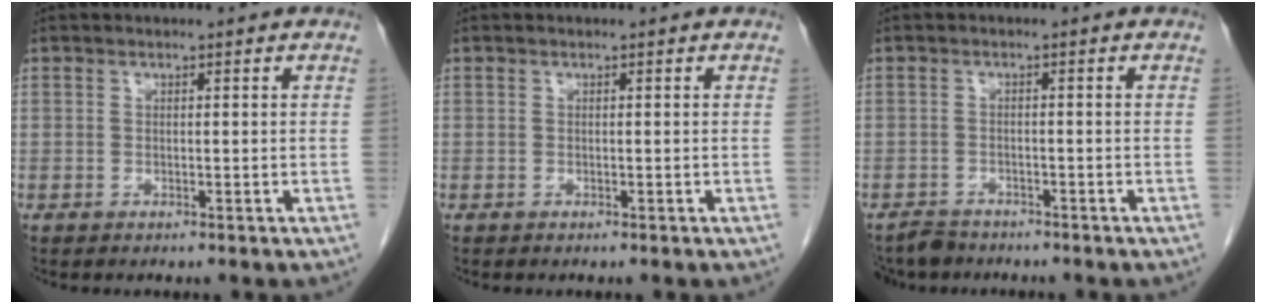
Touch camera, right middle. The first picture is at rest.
{"total": 0.0}
{"total": 3.5, "force": [-3.2, 1.4, 0.1], "torque": [-0.005, -0.005, -0.055]}